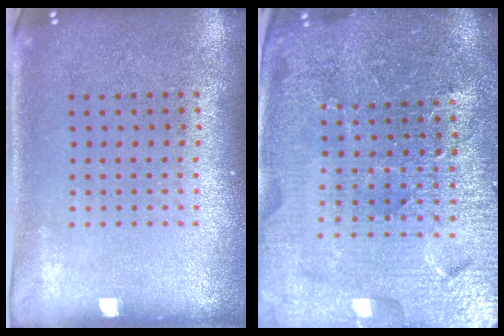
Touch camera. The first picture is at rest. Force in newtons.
{"total": 5.3, "press": 4.9, "slide": 2.1}